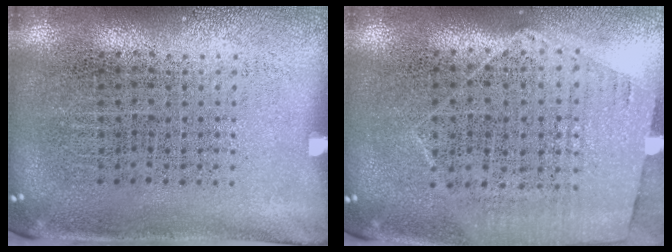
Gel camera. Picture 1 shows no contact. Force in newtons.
{"total": 1.1, "press": 1.0, "slide": 0.5}